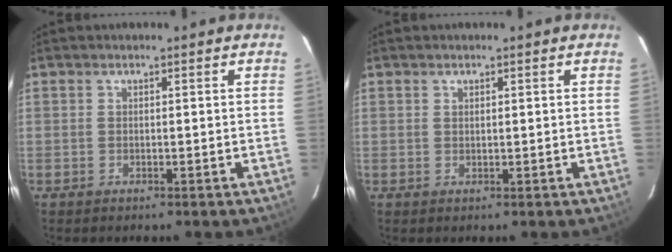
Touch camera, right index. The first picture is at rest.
{"total": 0.7, "force": [0.4, 0.3, 0.4], "torque": [-0.007, 0.000, 0.008]}